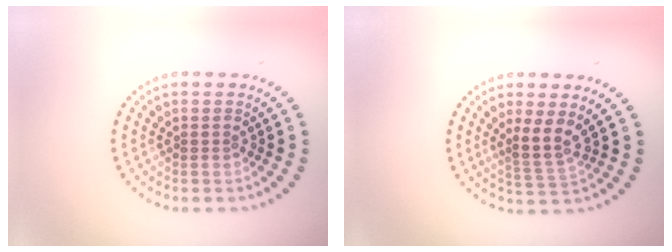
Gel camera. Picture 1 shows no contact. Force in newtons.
{"total": 2.7, "press": 1.9, "slide": 1.9}